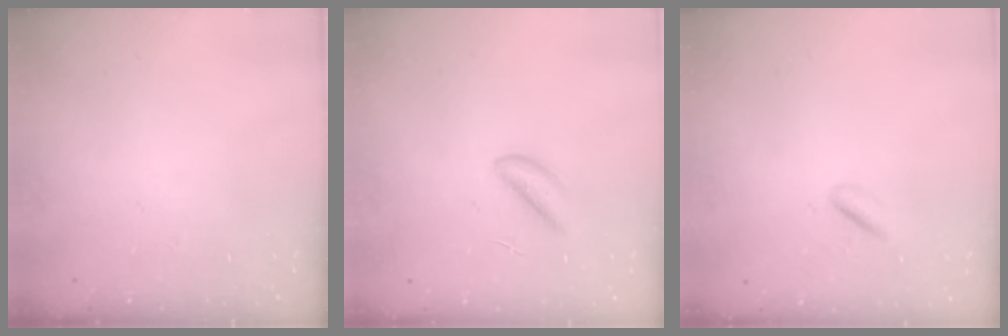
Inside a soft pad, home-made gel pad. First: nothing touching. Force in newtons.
{"total": 2.8, "press": 2.7, "slide": 0.3}
{"total": 2.5, "press": 2.4, "slide": 0.7}